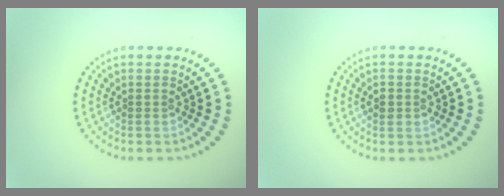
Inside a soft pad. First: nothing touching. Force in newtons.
{"total": 1.4, "press": 1.4, "slide": 0.2}